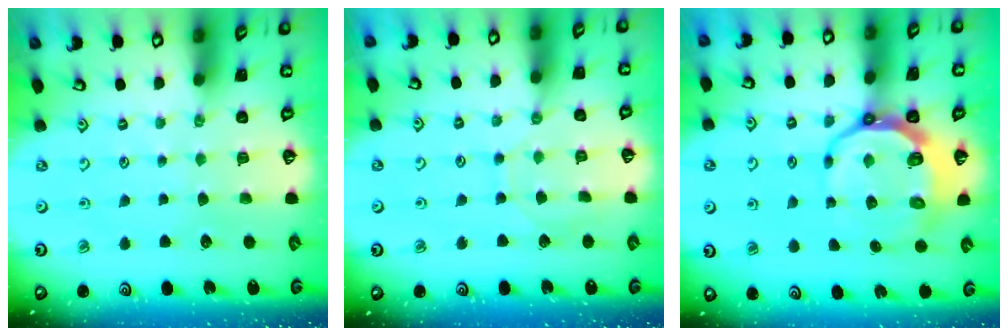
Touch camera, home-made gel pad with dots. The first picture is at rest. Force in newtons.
{"total": 6.9, "press": 6.9, "slide": 0.7}
{"total": 11.0, "press": 10.2, "slide": 4.0}